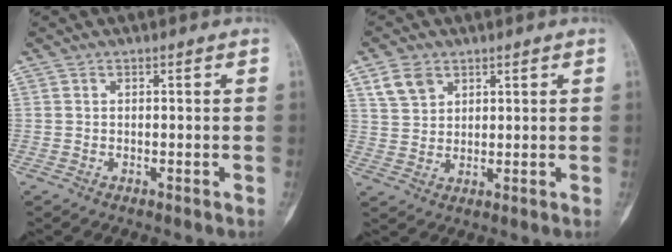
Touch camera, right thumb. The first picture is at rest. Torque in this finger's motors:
{"motor_torque": [0.54, 0.65, 0.08, -0.03, 0.00]}